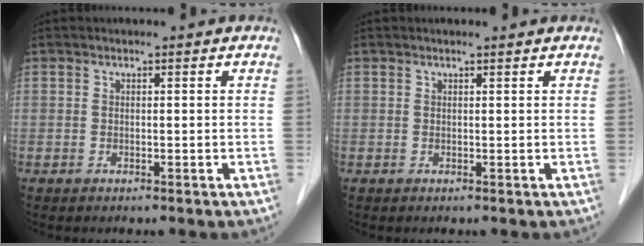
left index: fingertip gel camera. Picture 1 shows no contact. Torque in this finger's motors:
{"motor_torque": [-0.02, 0.03, -0.04, 0.01]}